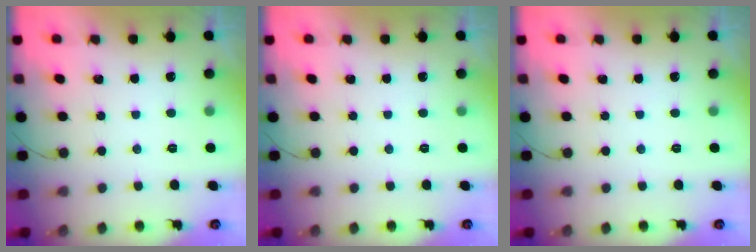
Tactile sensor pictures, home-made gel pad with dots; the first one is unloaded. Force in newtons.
{"total": 0.0}
{"total": 0.0}